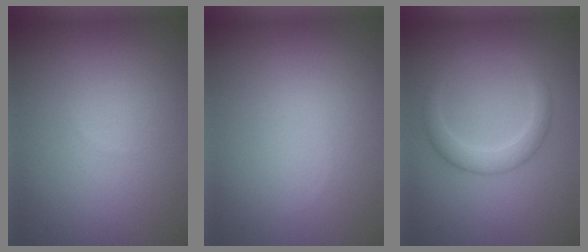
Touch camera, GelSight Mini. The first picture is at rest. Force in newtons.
{"total": 0.0}
{"total": 2.7, "press": 2.7, "slide": 0.1}